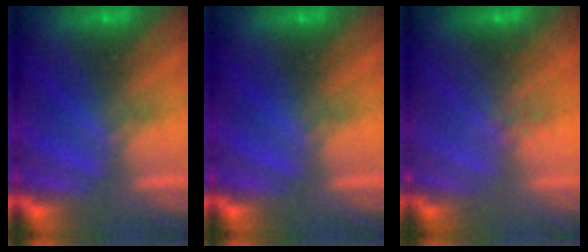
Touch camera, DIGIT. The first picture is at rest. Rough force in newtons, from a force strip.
{"total": 0.0}
{"total": 3.8}